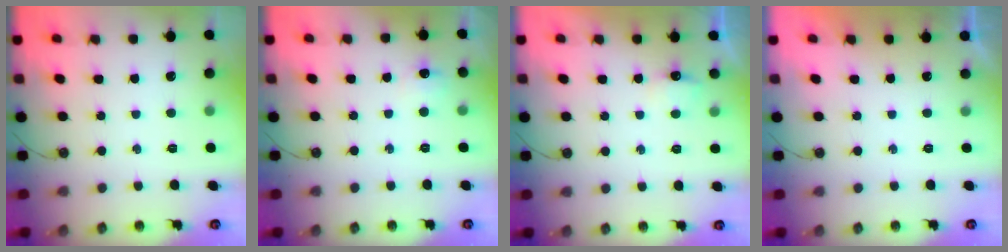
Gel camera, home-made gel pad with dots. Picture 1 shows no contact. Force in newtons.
{"total": 6.6, "press": 6.6, "slide": 0.7}
{"total": 5.2, "press": 5.1, "slide": 1.0}
{"total": 0.0}